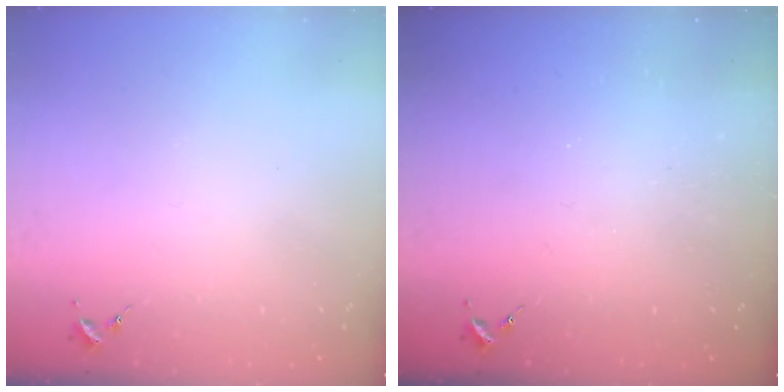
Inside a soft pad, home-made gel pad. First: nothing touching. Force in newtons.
{"total": 0.0}